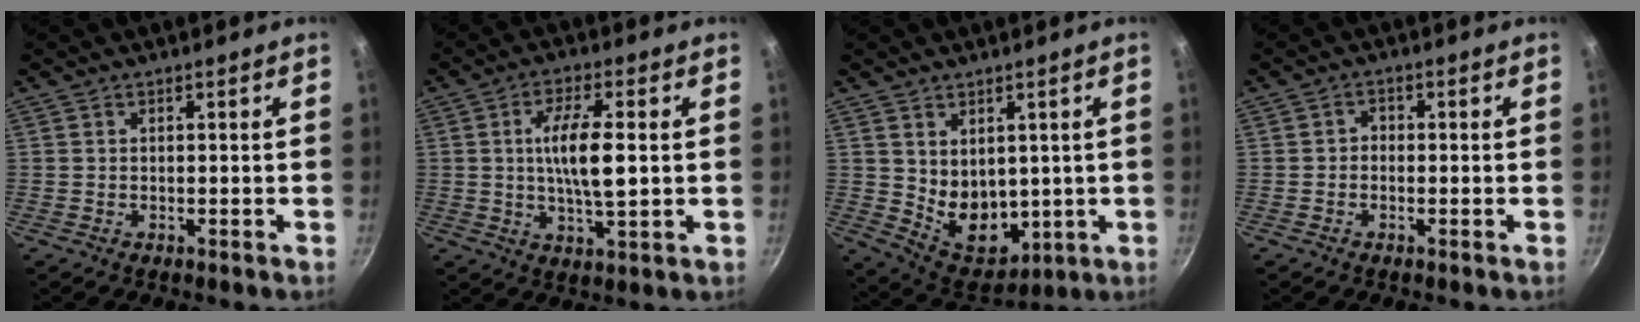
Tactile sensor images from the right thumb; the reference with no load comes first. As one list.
[{"total": 10.1, "force": [0.8, 3.0, 9.6], "torque": [-0.177, 0.003, 0.012]}, {"total": 10.2, "force": [1.9, 7.5, 6.6], "torque": [-0.072, -0.033, 0.059]}, {"total": 1.7, "force": [-0.4, 1.4, 0.8], "torque": [-0.008, 0.009, -0.011]}]